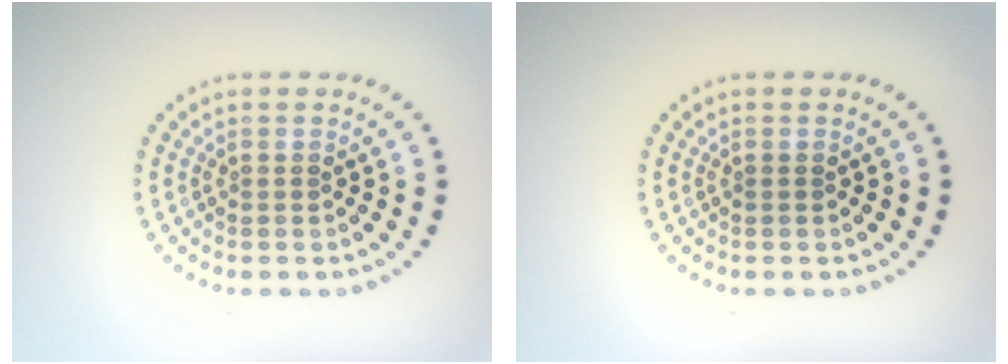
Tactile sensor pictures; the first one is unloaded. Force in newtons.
{"total": 0.0}